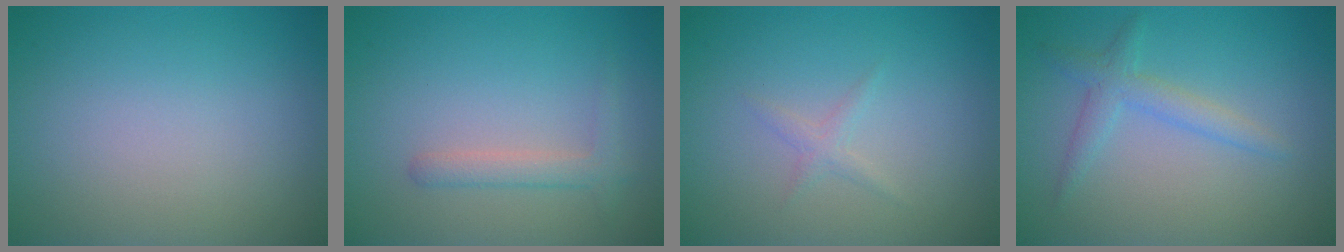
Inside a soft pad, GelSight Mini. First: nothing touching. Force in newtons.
{"total": 1.8, "press": 1.8, "slide": 0.1}
{"total": 1.0, "press": 1.0, "slide": 0.1}
{"total": 2.2, "press": 2.2, "slide": 0.1}